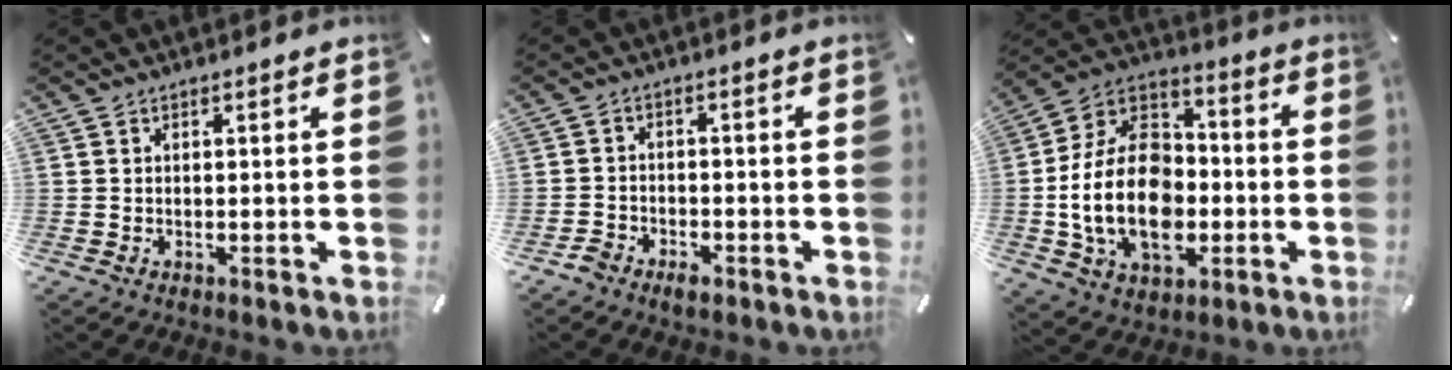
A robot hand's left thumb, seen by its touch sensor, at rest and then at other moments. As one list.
[{"total": 3.4, "force": [-2.5, 2.0, 1.0], "torque": [-0.022, 0.011, -0.050]}, {"total": 21.0, "force": [-4.8, 14.6, 14.4], "torque": [-0.297, 0.020, -0.084]}]